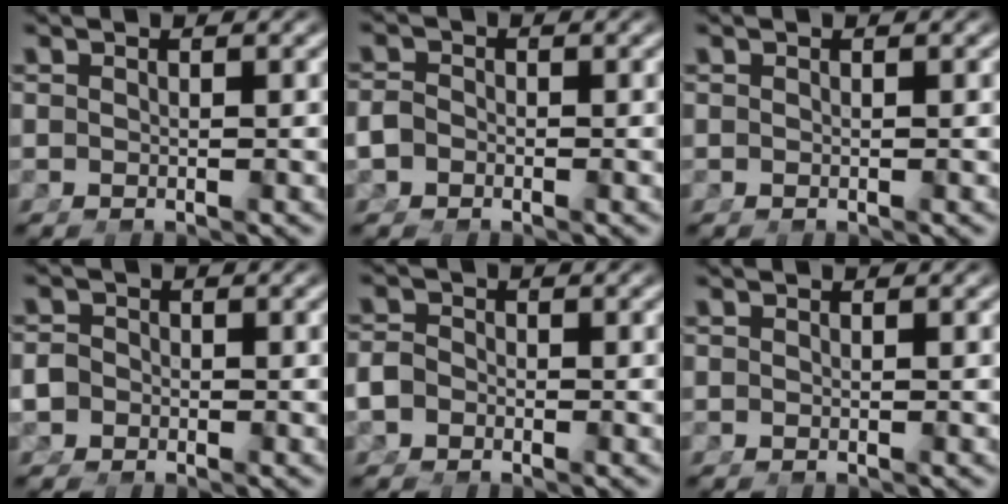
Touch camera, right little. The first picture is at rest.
{"total": 2.2, "force": [-1.1, 1.7, 0.8], "torque": [-0.026, -0.014, -0.015]}
{"total": 0.0}
{"total": 2.8, "force": [-1.2, 2.4, 0.7], "torque": [-0.026, -0.018, -0.015]}
{"total": 2.6, "force": [-1.3, 2.1, 0.9], "torque": [-0.028, -0.014, -0.019]}
{"total": 0.0}